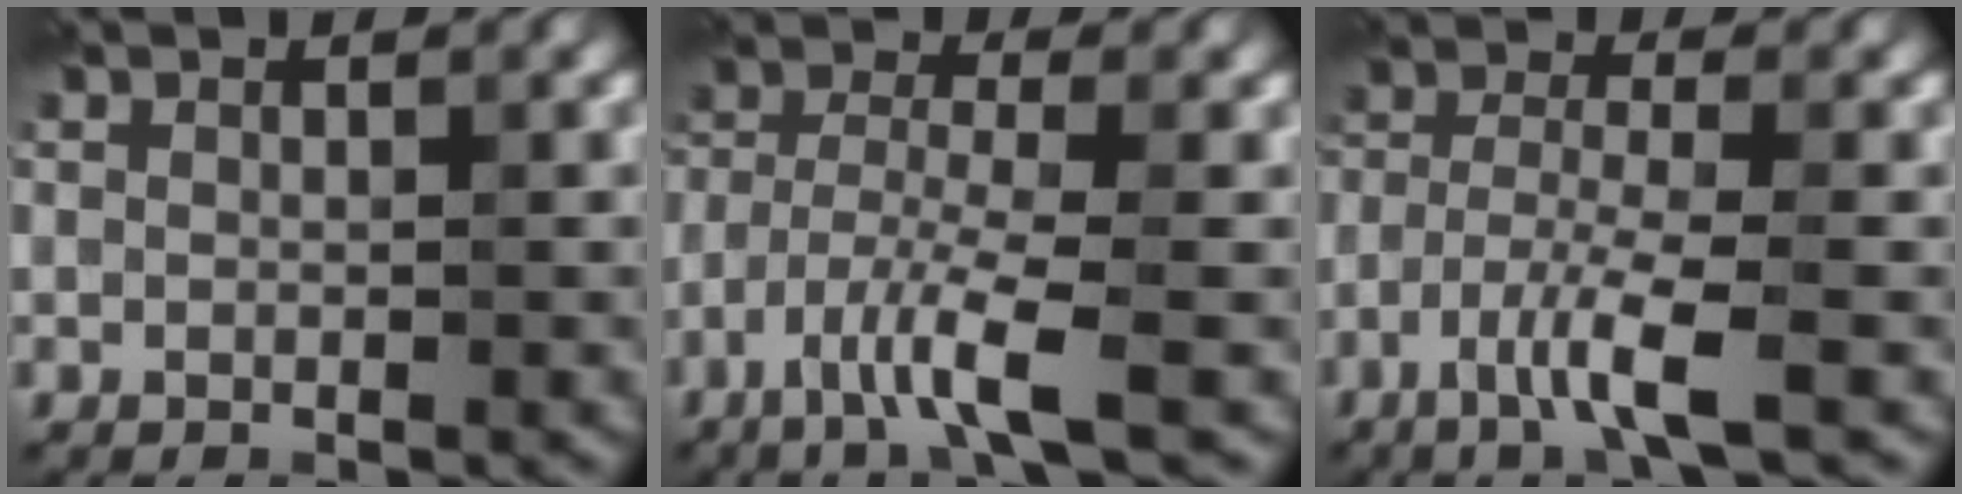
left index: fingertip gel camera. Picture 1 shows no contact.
{"total": 4.9, "force": [-2.8, 0.9, 3.9], "torque": [-0.079, -0.004, -0.065]}
{"total": 4.4, "force": [-2.4, 0.7, 3.6], "torque": [-0.070, -0.001, -0.055]}